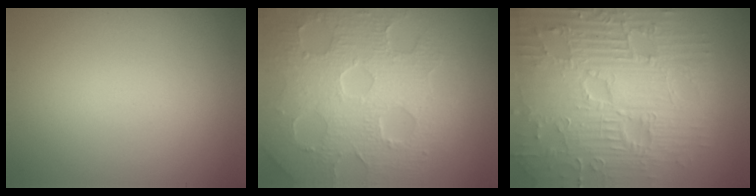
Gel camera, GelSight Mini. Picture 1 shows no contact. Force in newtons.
{"total": 8.9, "press": 6.0, "slide": 6.5}
{"total": 11.3, "press": 7.4, "slide": 8.6}